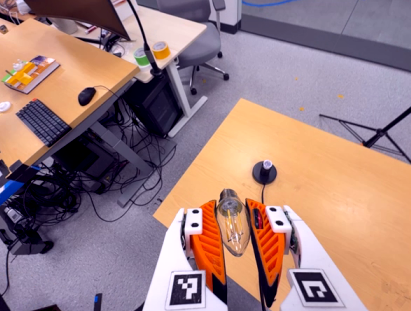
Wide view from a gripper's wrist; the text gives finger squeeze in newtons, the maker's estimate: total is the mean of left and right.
{"total": 22.3, "left": 25.0, "right": 19.6}